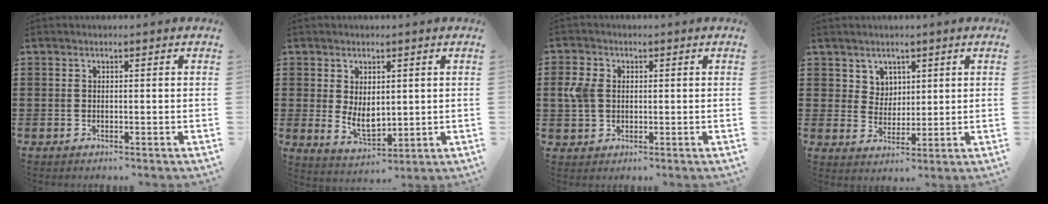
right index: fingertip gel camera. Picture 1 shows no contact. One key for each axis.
{"total": 4.7, "fx": 0.6, "fy": 3.1, "fz": 3.5, "tx": -0.053, "ty": -0.002, "tz": 0.011}
{"total": 4.1, "fx": 0.4, "fy": 3.1, "fz": 2.7, "tx": -0.083, "ty": 0.003, "tz": -0.001}
{"total": 4.2, "fx": 2.5, "fy": 3.3, "fz": 0.5, "tx": -0.027, "ty": 0.008, "tz": 0.047}